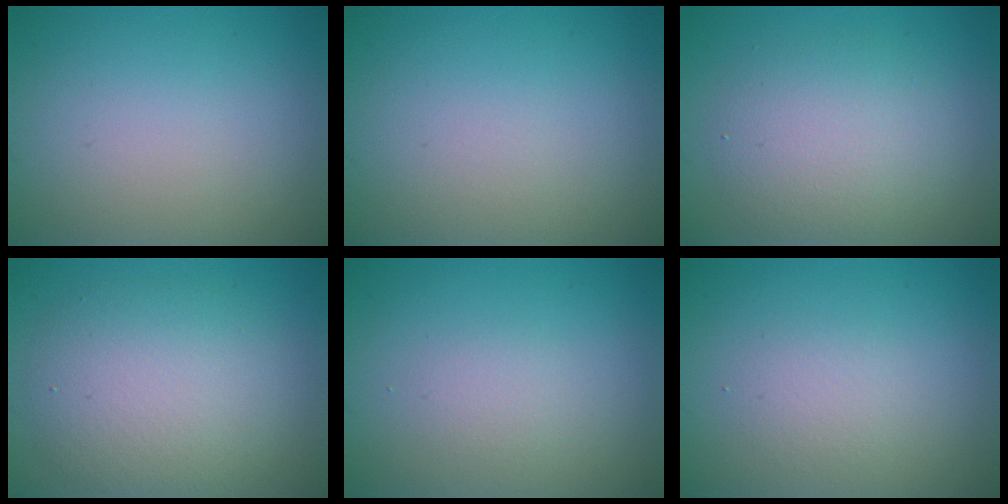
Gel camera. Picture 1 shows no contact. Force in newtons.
{"total": 0.0}
{"total": 4.2, "press": 4.2, "slide": 0.1}
{"total": 6.0, "press": 6.0, "slide": 0.4}
{"total": 1.2, "press": 1.2, "slide": 0.0}
{"total": 1.5, "press": 1.5, "slide": 0.1}